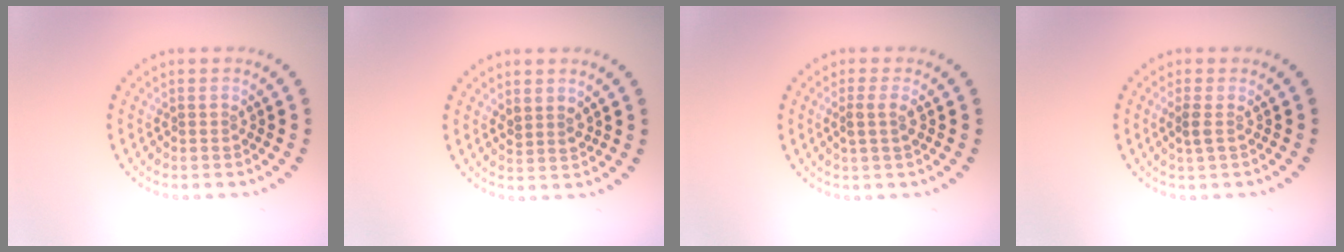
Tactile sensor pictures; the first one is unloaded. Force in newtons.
{"total": 1.4, "press": 1.2, "slide": 0.7}
{"total": 1.8, "press": 1.5, "slide": 1.0}
{"total": 1.0, "press": 0.9, "slide": 0.6}